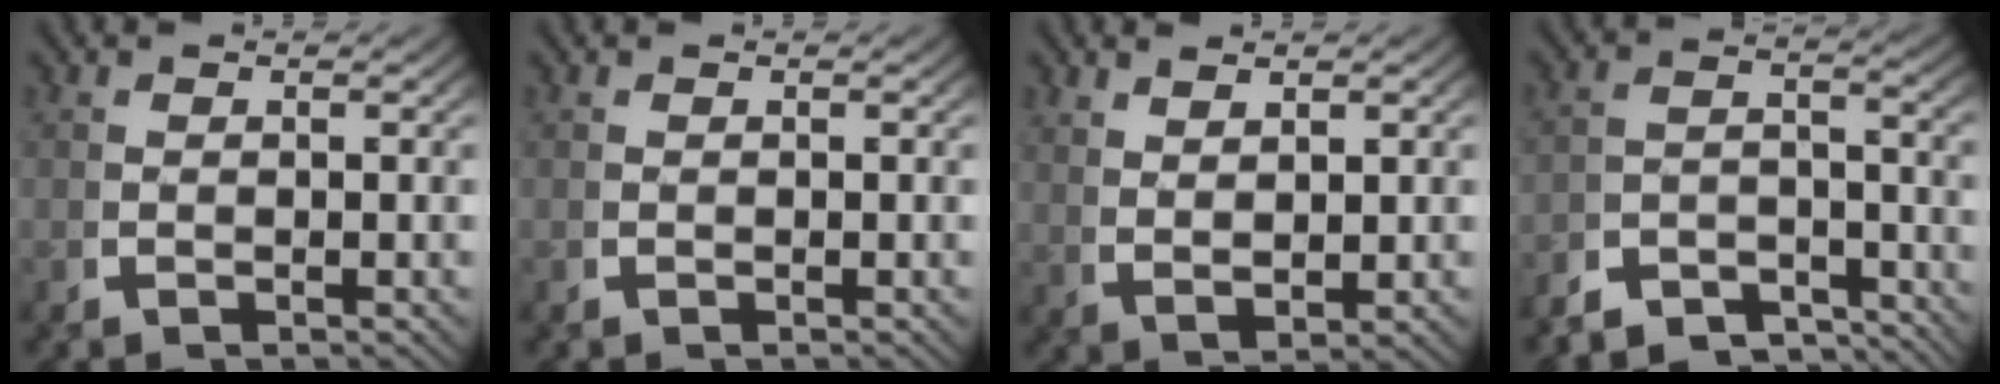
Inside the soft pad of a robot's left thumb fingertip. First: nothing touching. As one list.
[{"total": 0.0}, {"total": 2.5, "force": [1.9, 0.4, 1.5], "torque": [-0.024, -0.001, 0.048]}, {"total": 6.3, "force": [-5.3, 2.6, 2.3], "torque": [-0.027, -0.026, -0.089]}]